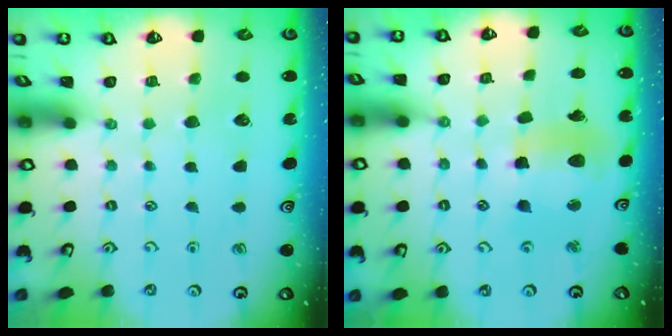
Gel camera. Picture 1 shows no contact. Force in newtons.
{"total": 12.3, "press": 12.2, "slide": 1.6}